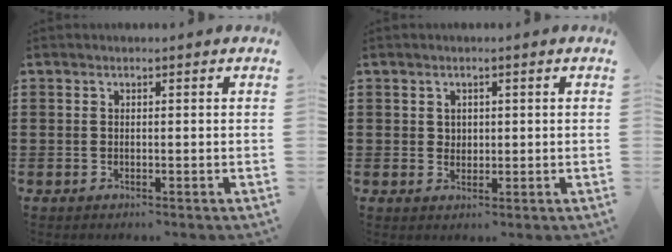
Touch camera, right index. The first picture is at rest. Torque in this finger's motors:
{"motor_torque": [-0.93, 0.95, -0.03, -0.01]}